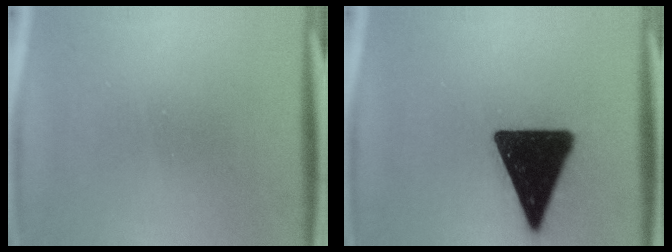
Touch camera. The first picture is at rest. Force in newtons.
{"total": 18.5}